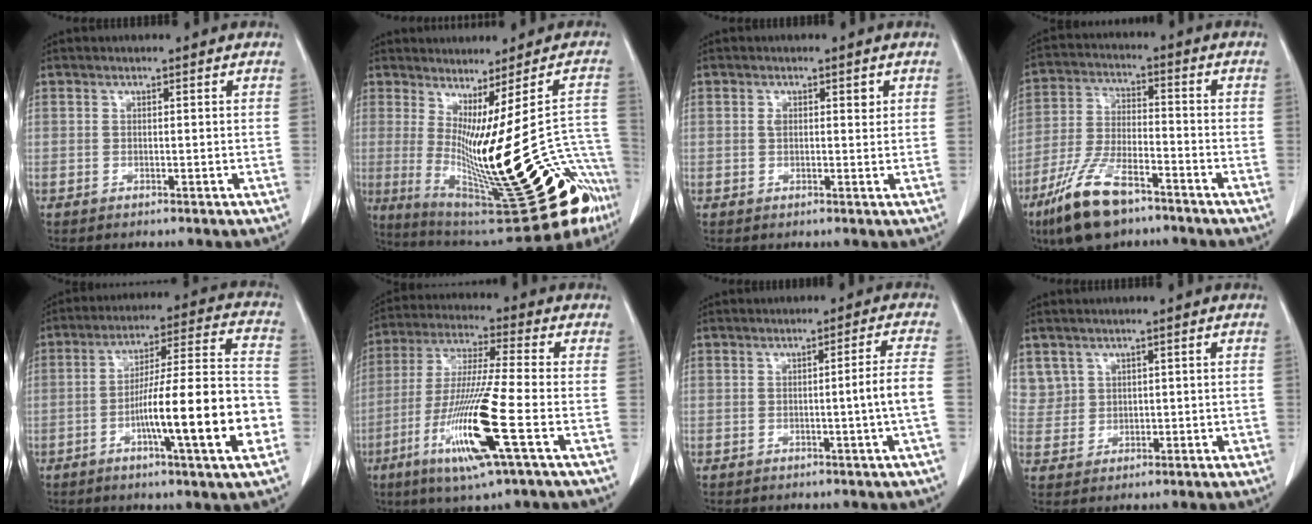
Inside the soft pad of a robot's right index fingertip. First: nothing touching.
{"total": 29.2, "force": [-11.6, 4.8, 26.4], "torque": [-0.307, -0.032, -0.161]}
{"total": 2.1, "force": [0.8, 1.2, 1.5], "torque": [-0.027, 0.009, 0.014]}
{"total": 12.2, "force": [-8.2, 3.8, 8.3], "torque": [-0.178, -0.018, -0.153]}
{"total": 17.3, "force": [-5.3, 0.6, 16.4], "torque": [-0.255, 0.007, -0.083]}
{"total": 15.3, "force": [-5.5, -0.3, 14.2], "torque": [-0.293, -0.027, -0.107]}
{"total": 4.3, "force": [-1.0, -1.3, 4.0], "torque": [-0.056, -0.002, -0.014]}
{"total": 4.0, "force": [2.2, 3.4, 0.0], "torque": [0.006, 0.010, 0.049]}